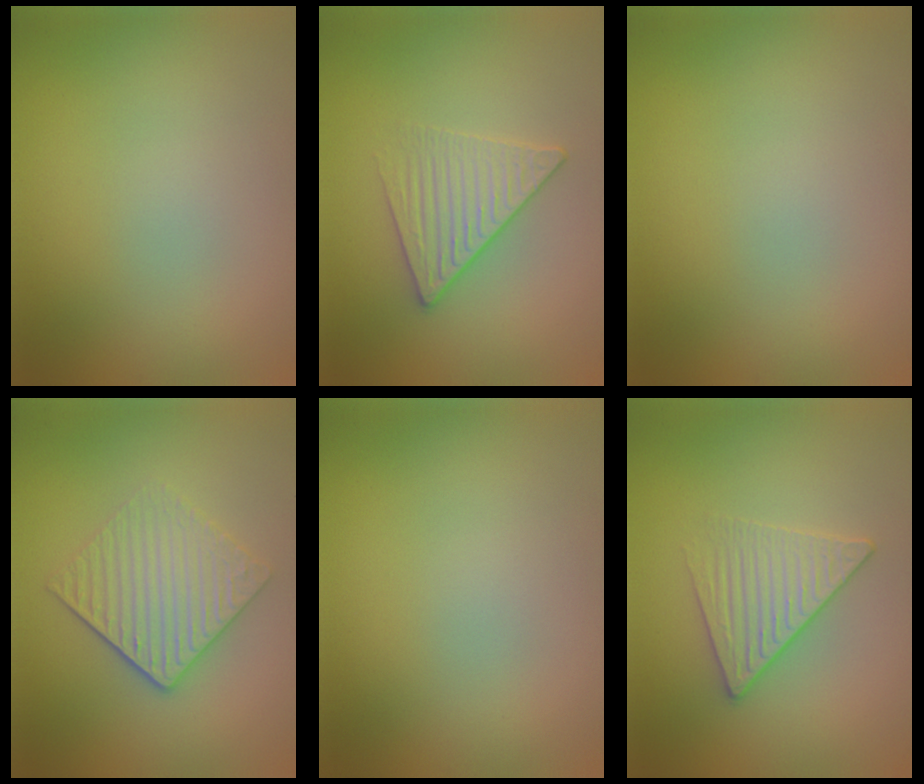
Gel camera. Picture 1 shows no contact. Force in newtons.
{"total": 2.7, "press": 2.4, "slide": 1.2}
{"total": 0.0}
{"total": 4.1, "press": 3.4, "slide": 2.3}
{"total": 0.0}
{"total": 2.7, "press": 2.4, "slide": 1.2}